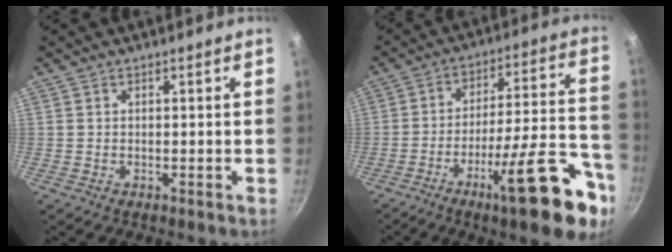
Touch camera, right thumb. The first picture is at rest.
{"total": 22.7, "force": [-11.4, 5.9, 18.8], "torque": [-0.224, 0.062, -0.173]}